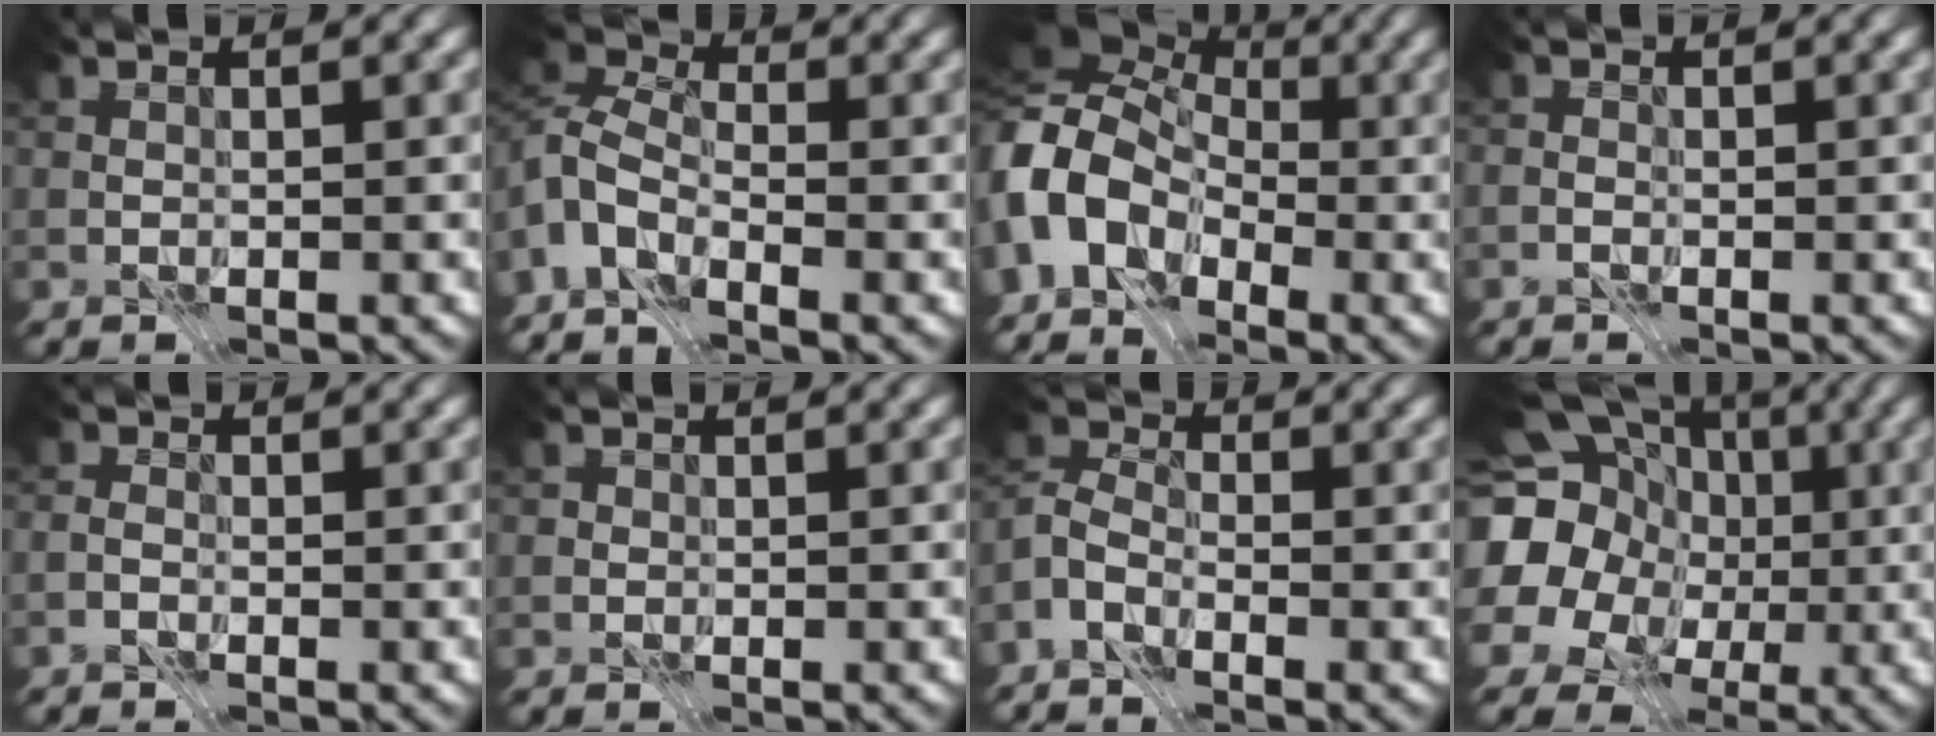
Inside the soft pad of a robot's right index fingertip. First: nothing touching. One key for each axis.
{"total": 5.4, "fx": -3.6, "fy": 2.4, "fz": 3.2, "tx": -0.067, "ty": -0.003, "tz": -0.087}
{"total": 9.6, "fx": -2.6, "fy": 7.1, "fz": 6.0, "tx": -0.139, "ty": 0.001, "tz": -0.055}
{"total": 1.2, "fx": -0.5, "fy": 0.9, "fz": 0.5, "tx": 0.009, "ty": 0.008, "tz": -0.019}
{"total": 1.3, "fx": -0.9, "fy": 0.7, "fz": 0.6, "tx": 0.004, "ty": 0.006, "tz": -0.021}
{"total": 0.7, "fx": -0.1, "fy": 0.7, "fz": 0.1, "tx": 0.004, "ty": 0.002, "tz": -0.003}
{"total": 4.2, "fx": -3.2, "fy": 1.9, "fz": 2.1, "tx": -0.034, "ty": -0.006, "tz": -0.064}
{"total": 18.4, "fx": 1.5, "fy": 16.1, "fz": 8.7, "tx": -0.205, "ty": 0.025, "tz": -0.001}